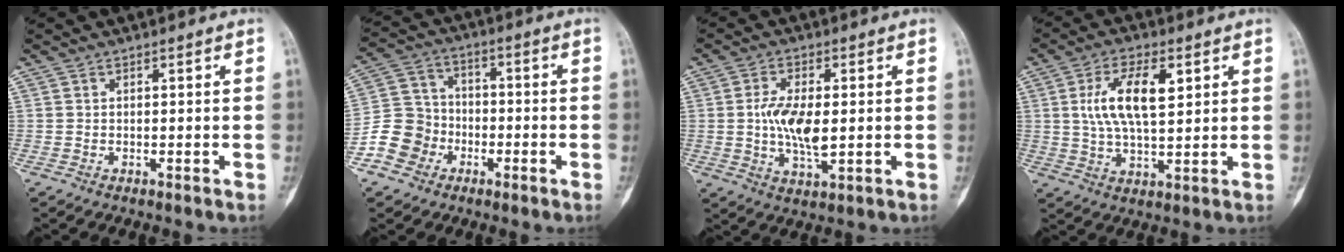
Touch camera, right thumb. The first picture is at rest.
{"total": 9.5, "force": [-4.2, 8.2, 2.4], "torque": [-0.015, 0.049, -0.082]}
{"total": 8.7, "force": [0.1, 3.8, 7.8], "torque": [-0.154, -0.010, 0.003]}
{"total": 11.1, "force": [3.1, 4.9, 9.5], "torque": [-0.176, -0.004, 0.058]}